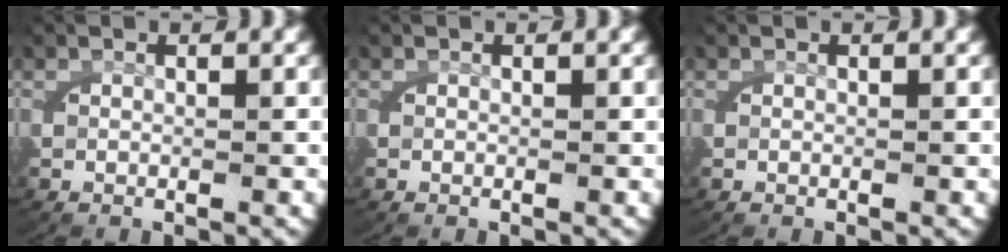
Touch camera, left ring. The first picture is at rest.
{"total": 0.0}
{"total": 0.0}